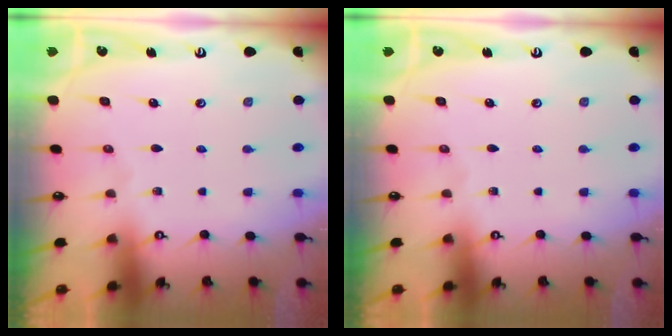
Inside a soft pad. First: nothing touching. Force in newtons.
{"total": 0.0}